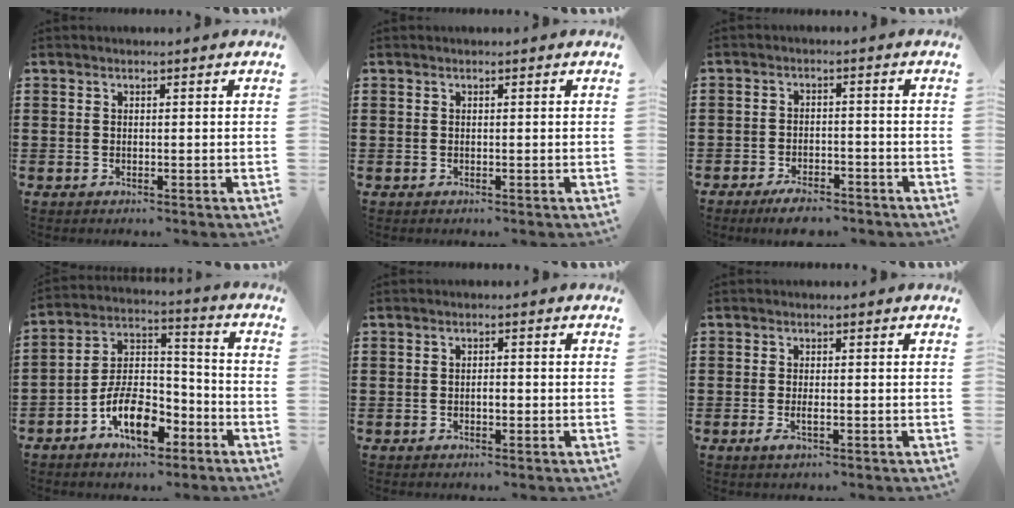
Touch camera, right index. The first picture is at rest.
{"total": 0.0}
{"total": 3.5, "force": [-3.3, 0.7, 1.0], "torque": [-0.019, 0.008, -0.064]}
{"total": 11.0, "force": [-6.4, 4.9, 7.5], "torque": [-0.150, 0.014, -0.119]}
{"total": 1.4, "force": [-0.5, 0.5, 1.2], "torque": [-0.023, 0.000, -0.009]}
{"total": 1.7, "force": [-0.6, 0.3, 1.5], "torque": [-0.034, -0.006, -0.012]}